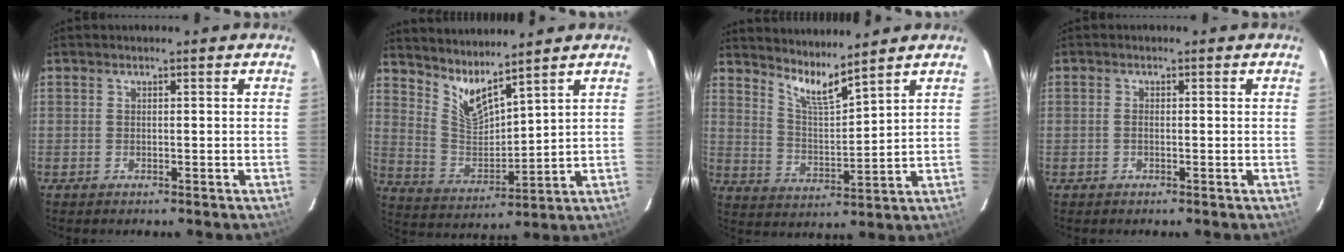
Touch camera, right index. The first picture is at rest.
{"total": 8.5, "force": [7.1, 1.2, 4.4], "torque": [-0.087, -0.017, 0.145]}
{"total": 7.3, "force": [6.5, 0.0, 3.5], "torque": [-0.065, -0.017, 0.125]}
{"total": 1.1, "force": [-0.3, 0.6, 0.9], "torque": [-0.020, 0.002, -0.007]}